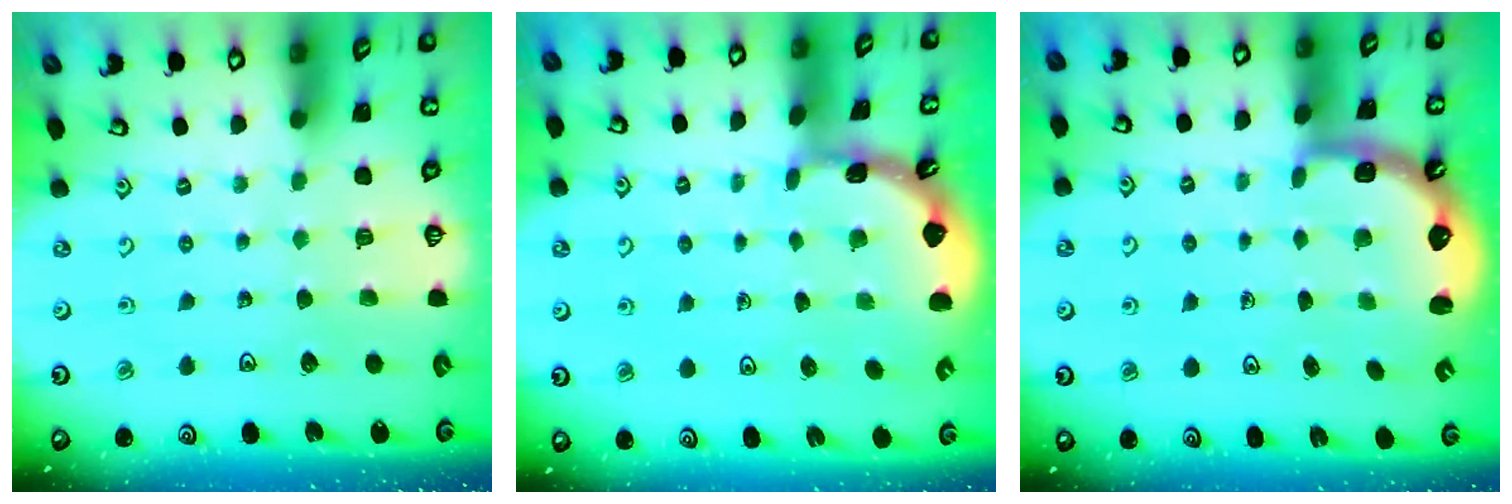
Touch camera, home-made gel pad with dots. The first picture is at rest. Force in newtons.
{"total": 1.6, "press": 1.6, "slide": 0.1}
{"total": 2.8, "press": 2.5, "slide": 1.2}